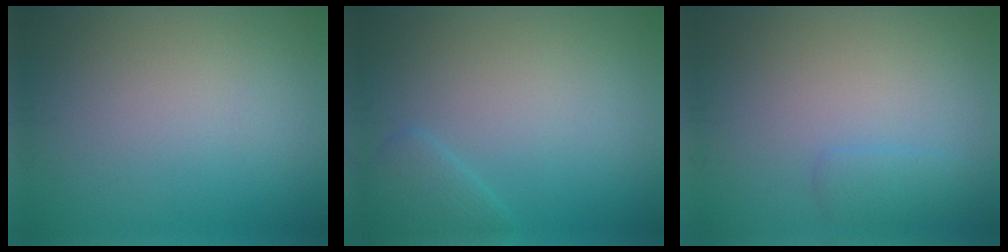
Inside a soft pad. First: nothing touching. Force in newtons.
{"total": 1.9, "press": 1.9, "slide": 0.1}
{"total": 1.5, "press": 1.5, "slide": 0.1}